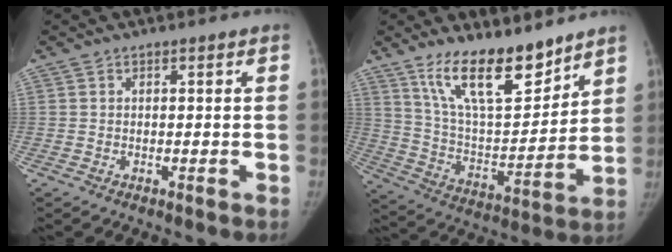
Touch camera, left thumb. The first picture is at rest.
{"total": 17.4, "force": [12.7, 6.1, 10.2], "torque": [-0.130, -0.084, 0.232]}